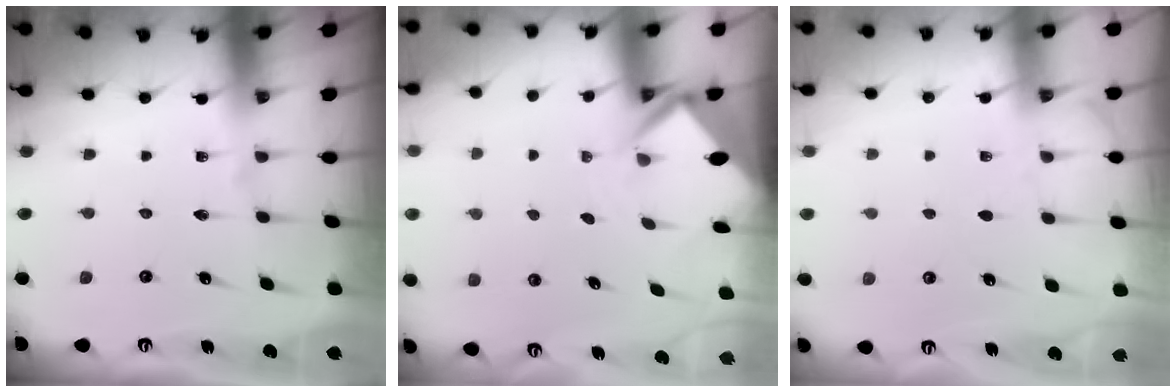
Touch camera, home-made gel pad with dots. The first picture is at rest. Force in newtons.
{"total": 3.1, "press": 3.1, "slide": 0.1}
{"total": 3.6, "press": 3.6, "slide": 0.5}